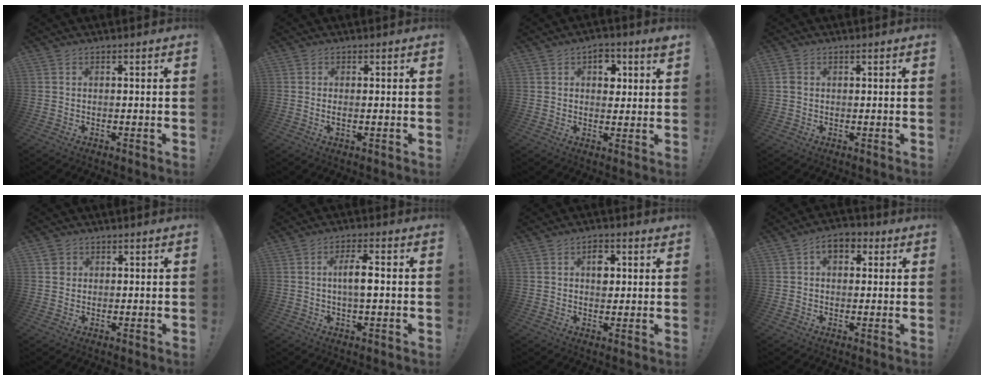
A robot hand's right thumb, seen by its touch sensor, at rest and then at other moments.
{"total": 1.3, "force": [-0.2, 0.1, 1.3], "torque": [-0.022, -0.001, -0.005]}
{"total": 6.0, "force": [2.7, 4.1, 3.5], "torque": [-0.025, -0.018, 0.039]}
{"total": 1.4, "force": [0.3, 1.2, 0.7], "torque": [-0.014, 0.005, 0.006]}
{"total": 2.3, "force": [0.7, 2.1, 0.5], "torque": [-0.005, 0.002, 0.013]}
{"total": 6.1, "force": [-0.2, 1.7, 5.8], "torque": [-0.112, 0.007, -0.008]}
{"total": 5.0, "force": [1.5, 3.6, 3.2], "torque": [-0.022, -0.008, 0.018]}
{"total": 6.1, "force": [1.9, 4.1, 4.1], "torque": [-0.054, 0.001, 0.032]}